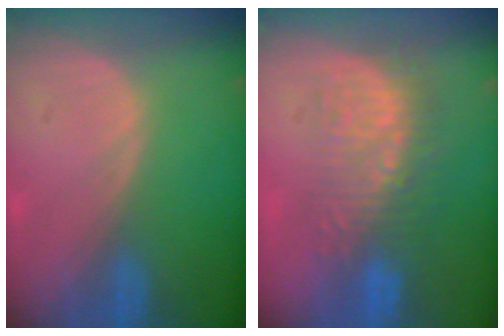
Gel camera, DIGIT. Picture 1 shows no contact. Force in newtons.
{"total": 8.7, "press": 8.4, "slide": 2.5}